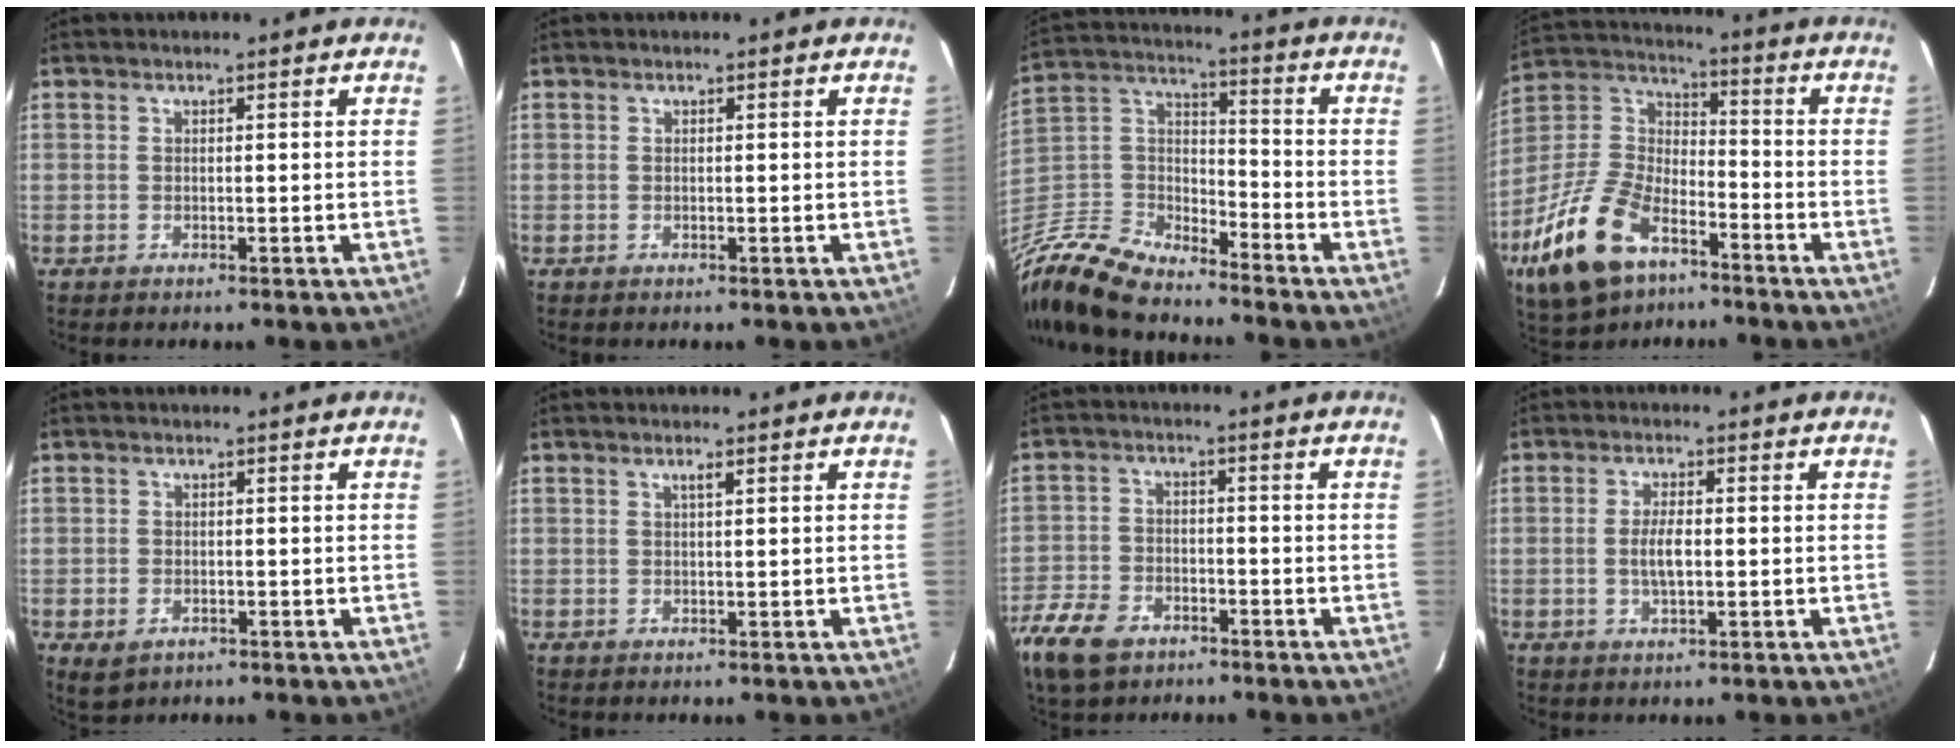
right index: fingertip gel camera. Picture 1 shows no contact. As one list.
[{"total": 0.0}, {"total": 18.0, "force": [-13.7, 8.1, 8.5], "torque": [-0.216, -0.002, -0.266]}, {"total": 20.1, "force": [-11.2, 11.0, 12.5], "torque": [-0.281, -0.004, -0.204]}, {"total": 3.2, "force": [-1.3, 2.4, 1.6], "torque": [-0.028, -0.009, -0.015]}, {"total": 0.9, "force": [0.6, 0.0, 0.7], "torque": [-0.013, 0.001, 0.010]}, {"total": 12.0, "force": [-7.5, 7.5, 5.7], "torque": [-0.165, -0.007, -0.144]}, {"total": 4.1, "force": [-0.3, 1.4, 3.8], "torque": [-0.074, 0.000, -0.004]}]